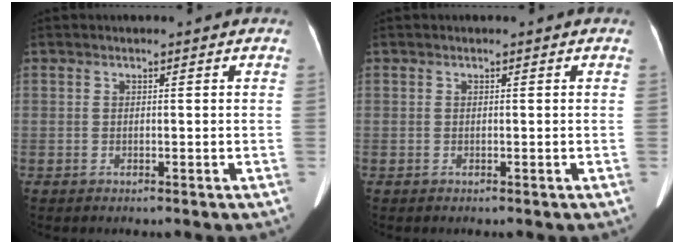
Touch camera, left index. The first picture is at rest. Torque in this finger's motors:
{"motor_torque": [0.12, 0.05, 0.01, 0.01]}